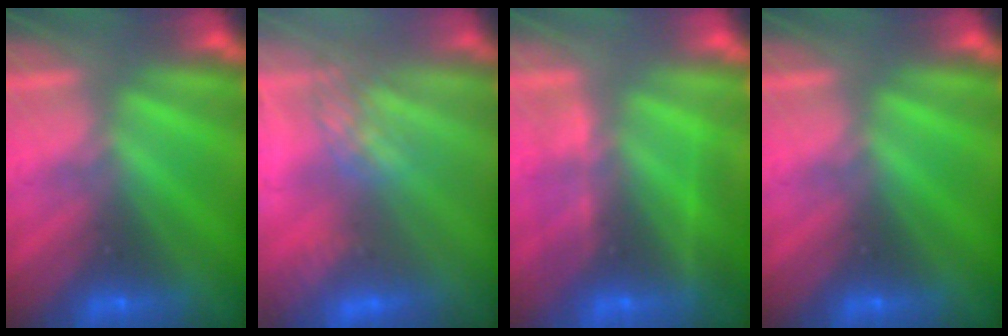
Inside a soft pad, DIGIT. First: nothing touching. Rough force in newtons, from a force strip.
{"total": 3.9}
{"total": 3.5}
{"total": 0.0}